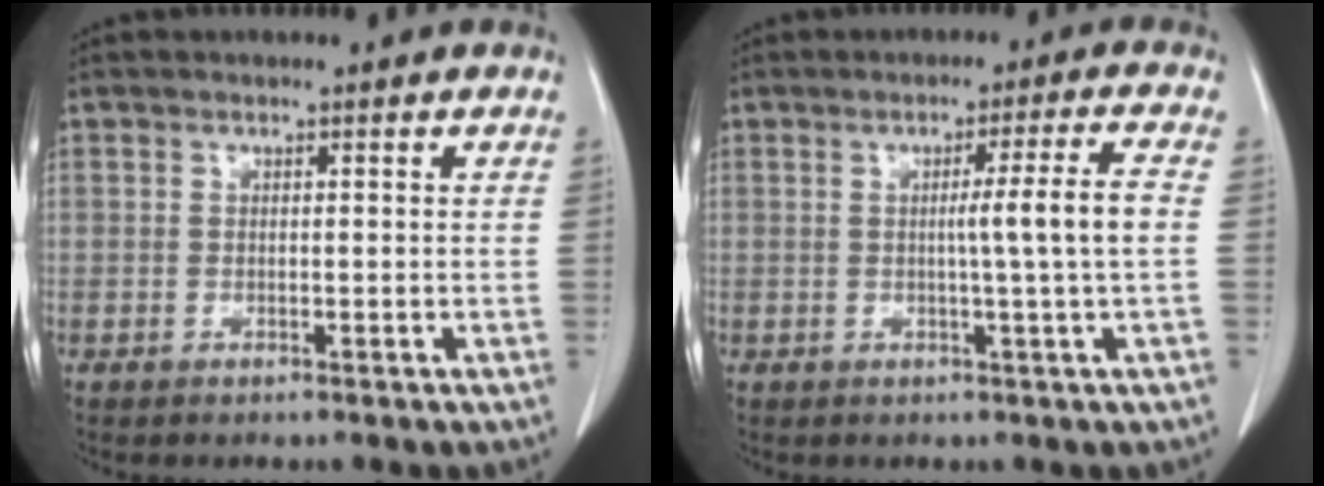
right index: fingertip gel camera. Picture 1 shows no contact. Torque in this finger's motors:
{"motor_torque": [0.63, -0.17, 0.32, 0.10]}